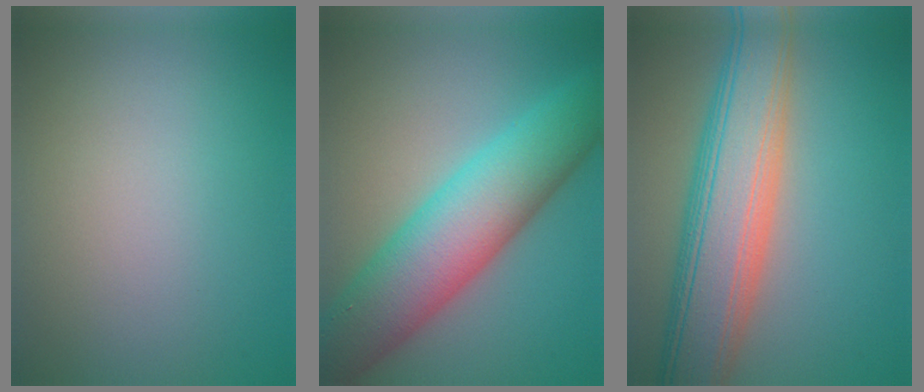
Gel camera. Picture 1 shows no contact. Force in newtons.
{"total": 10.5, "press": 10.5, "slide": 0.0}
{"total": 9.8, "press": 9.8, "slide": 0.4}